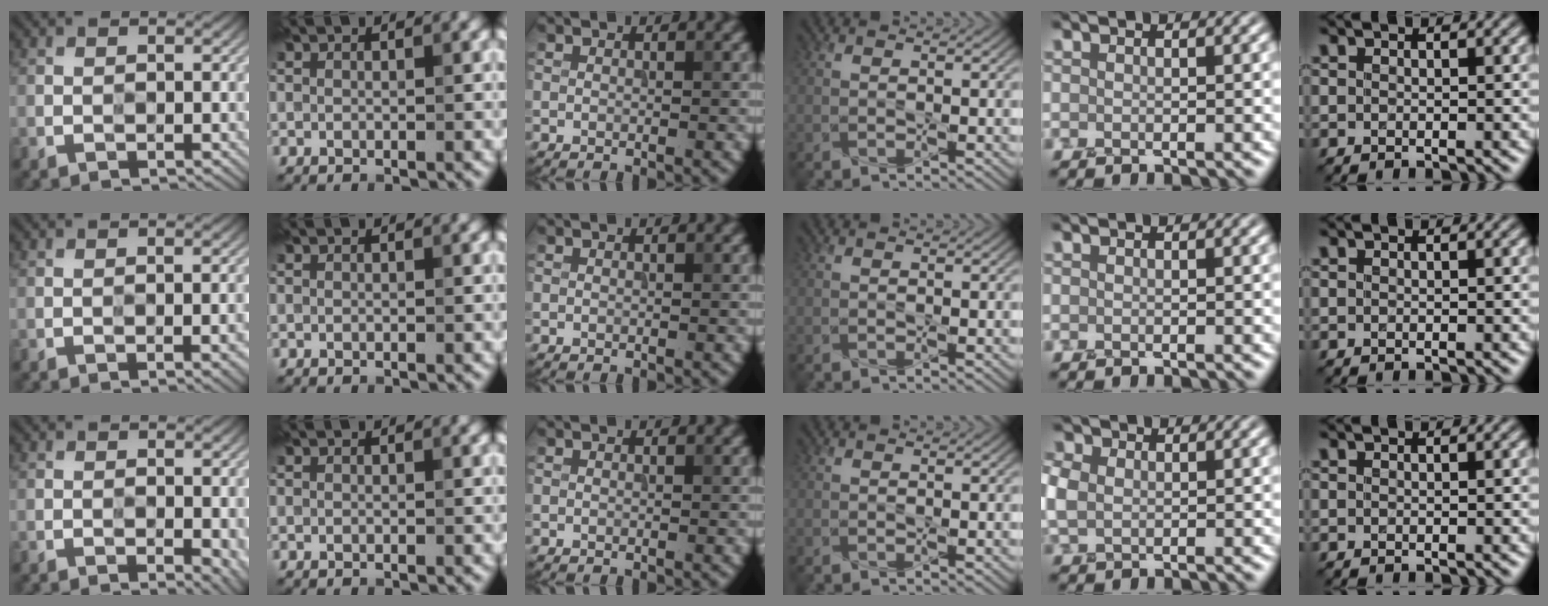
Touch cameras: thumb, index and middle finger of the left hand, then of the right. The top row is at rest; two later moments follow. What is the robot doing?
{"motion": "screw", "object": "penn cap"}